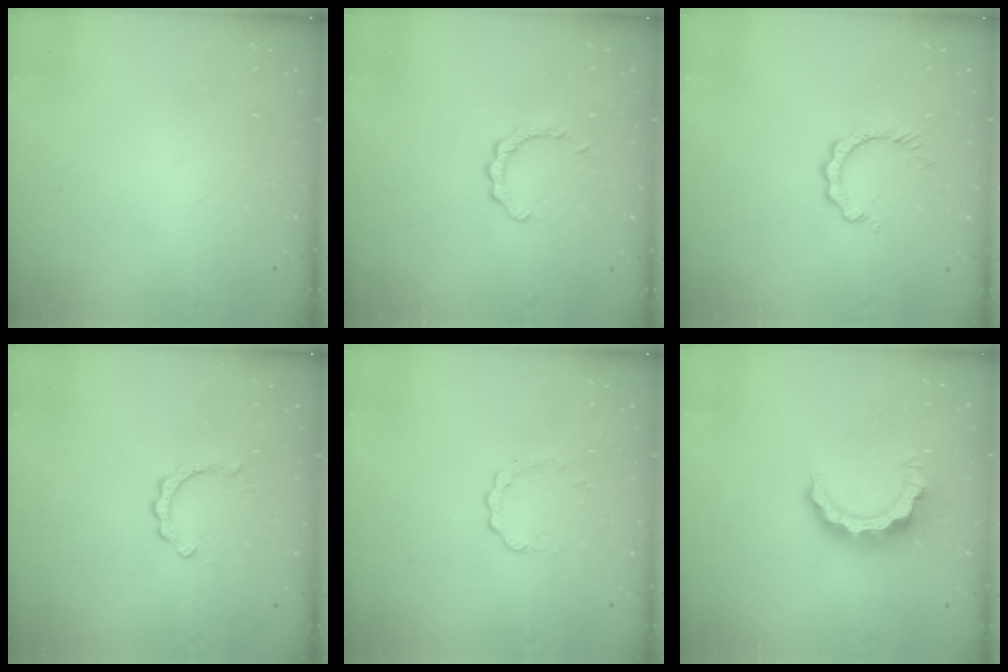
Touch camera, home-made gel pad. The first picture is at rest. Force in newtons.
{"total": 2.5, "press": 2.5, "slide": 0.3}
{"total": 2.8, "press": 2.7, "slide": 0.4}
{"total": 2.3, "press": 2.3, "slide": 0.3}
{"total": 2.8, "press": 2.8, "slide": 0.3}
{"total": 9.5, "press": 9.4, "slide": 1.0}